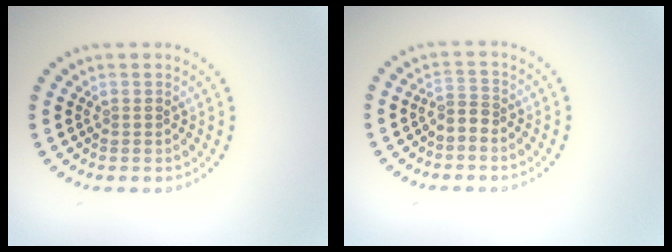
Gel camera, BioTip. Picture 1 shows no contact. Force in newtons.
{"total": 1.6, "press": 1.0, "slide": 1.2}